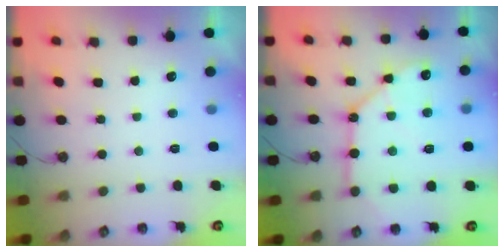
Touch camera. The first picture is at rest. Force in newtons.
{"total": 11.5, "press": 11.5, "slide": 1.0}